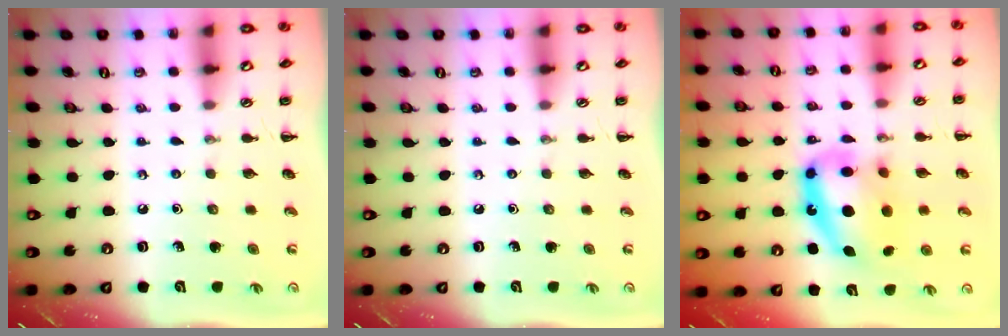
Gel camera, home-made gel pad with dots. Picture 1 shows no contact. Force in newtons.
{"total": 0.0}
{"total": 14.7, "press": 14.2, "slide": 3.8}